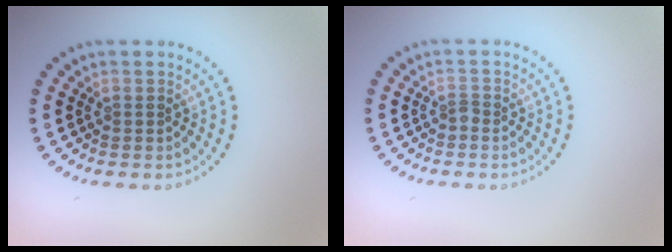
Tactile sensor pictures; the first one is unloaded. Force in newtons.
{"total": 0.8, "press": 0.5, "slide": 0.6}